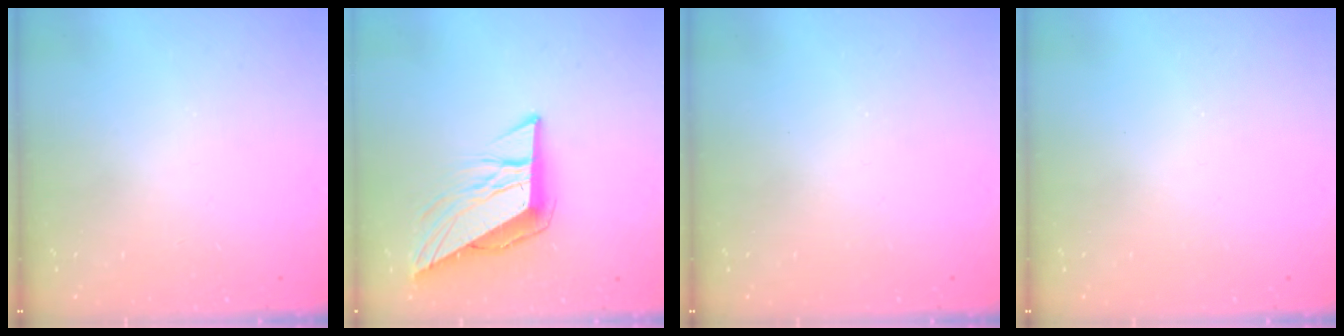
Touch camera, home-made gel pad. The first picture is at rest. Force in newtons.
{"total": 9.9, "press": 9.9, "slide": 0.8}
{"total": 0.0}
{"total": 0.0}